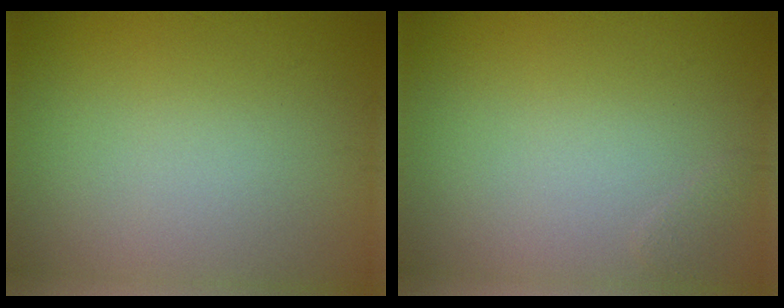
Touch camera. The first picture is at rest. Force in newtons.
{"total": 0.6, "press": 0.5, "slide": 0.1}